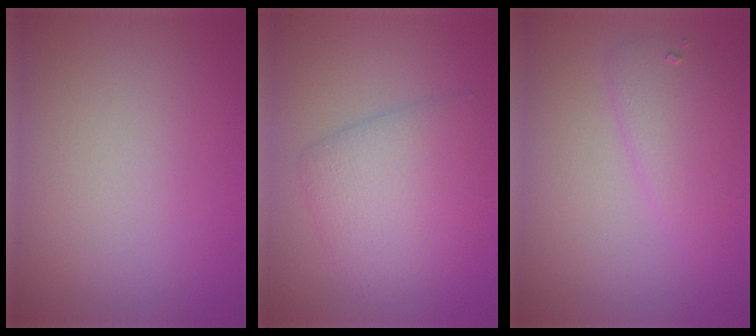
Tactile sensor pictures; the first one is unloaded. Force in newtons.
{"total": 5.1, "press": 5.1, "slide": 0.1}
{"total": 2.6, "press": 2.6, "slide": 0.2}